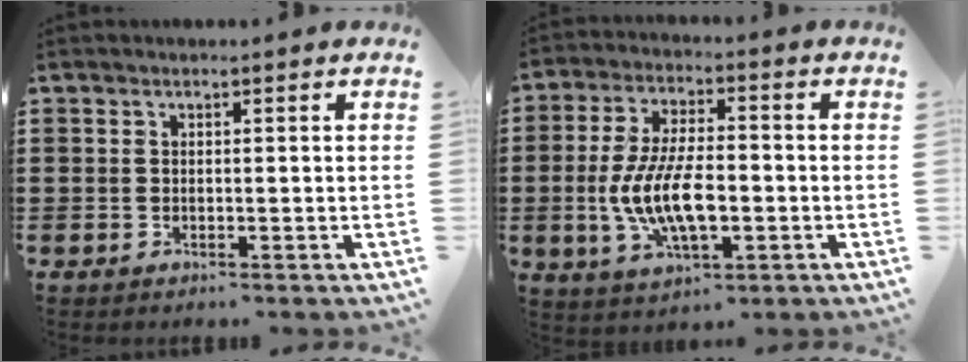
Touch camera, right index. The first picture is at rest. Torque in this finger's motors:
{"motor_torque": [1.24, -0.90, 1.05, 0.21]}